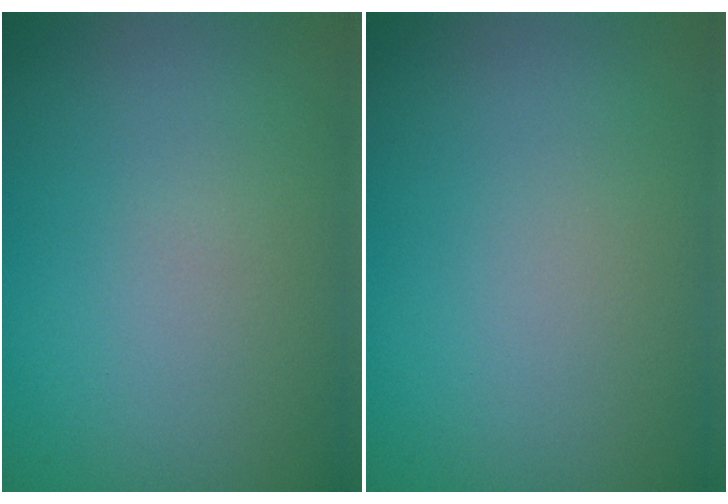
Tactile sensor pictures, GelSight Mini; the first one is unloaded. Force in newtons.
{"total": 0.0}